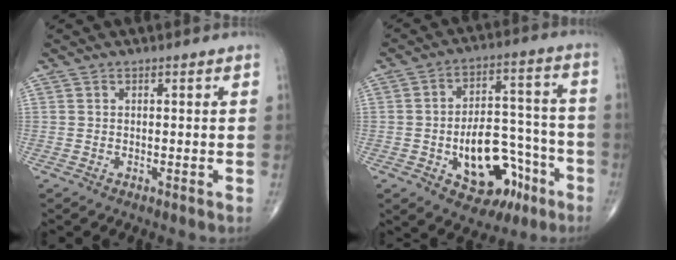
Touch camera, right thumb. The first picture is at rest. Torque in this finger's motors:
{"motor_torque": [1.48, 1.13, 0.97, -0.51, 0.09]}